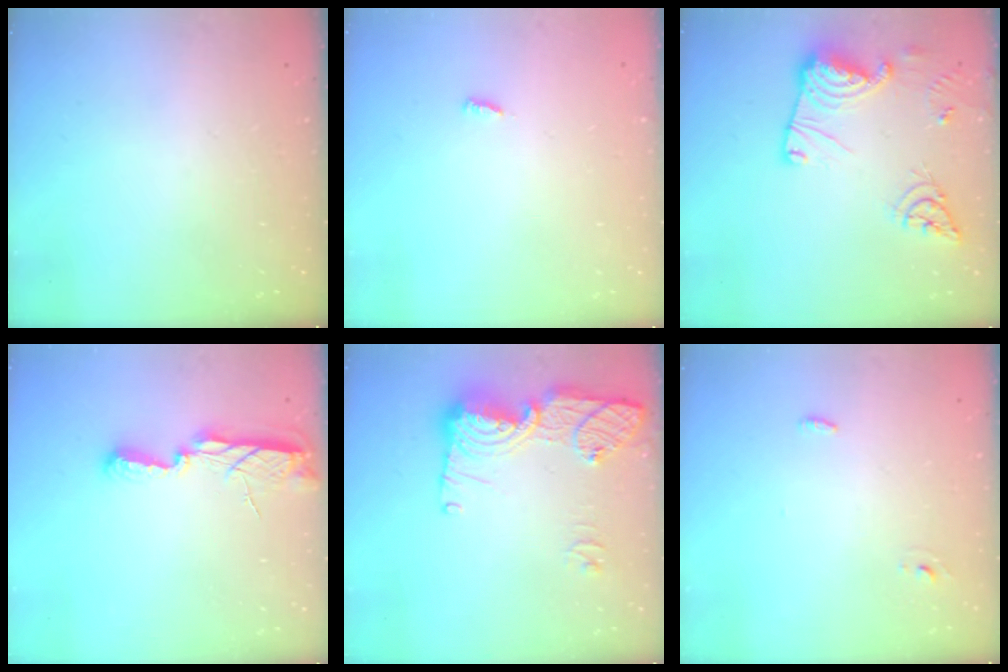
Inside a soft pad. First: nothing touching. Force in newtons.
{"total": 3.0, "press": 3.0, "slide": 0.0}
{"total": 17.7, "press": 17.6, "slide": 1.8}
{"total": 9.3, "press": 8.3, "slide": 4.1}
{"total": 15.6, "press": 15.6, "slide": 1.3}
{"total": 3.1, "press": 2.8, "slide": 1.2}